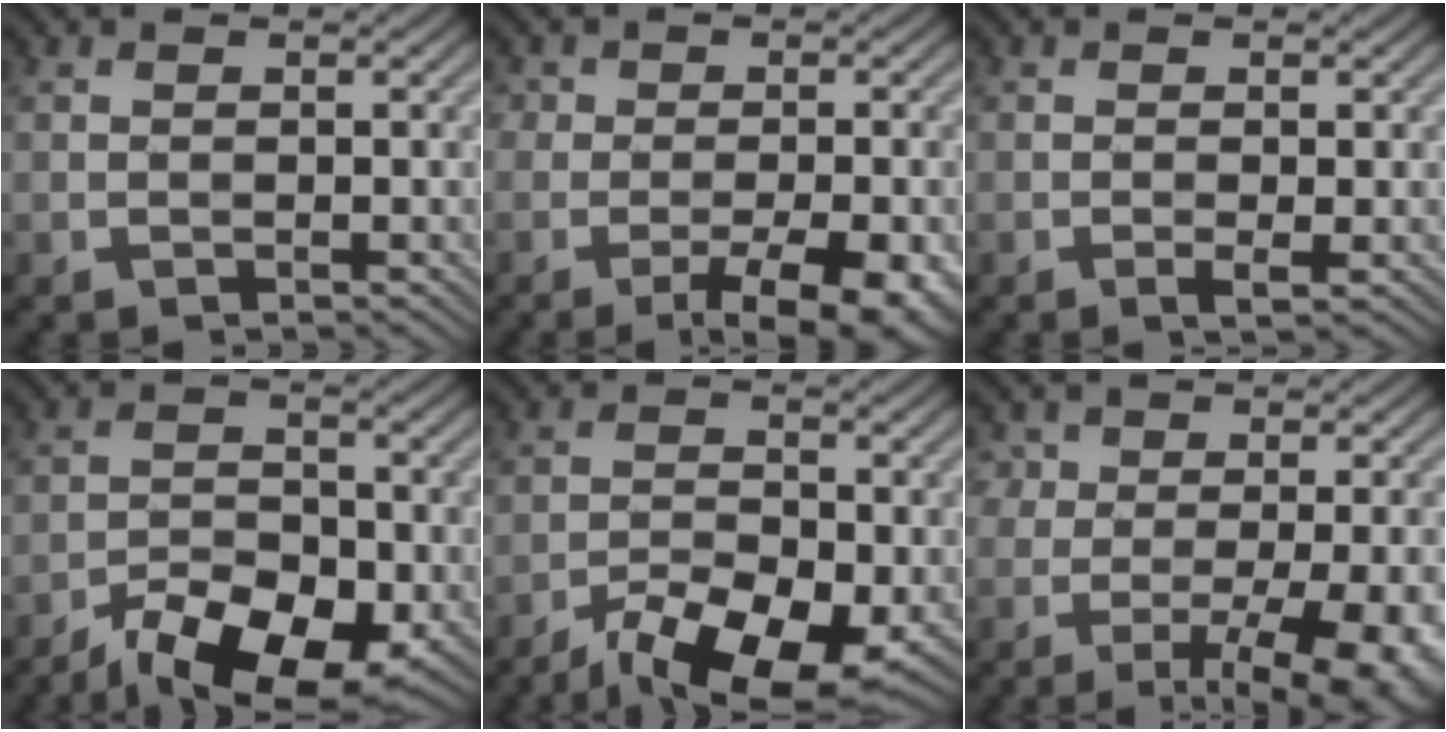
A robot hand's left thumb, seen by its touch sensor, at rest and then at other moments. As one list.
[{"total": 9.0, "force": [-4.1, 4.4, 6.7], "torque": [-0.072, 0.011, -0.058]}, {"total": 1.2, "force": [-0.4, 0.1, 1.1], "torque": [-0.023, -0.004, -0.008]}, {"total": 10.6, "force": [-7.2, 4.8, 6.1], "torque": [-0.092, -0.009, -0.117]}, {"total": 10.2, "force": [-6.7, 3.8, 6.6], "torque": [-0.107, -0.016, -0.106]}, {"total": 11.4, "force": [-3.0, 5.8, 9.4], "torque": [-0.124, -0.003, -0.038]}]